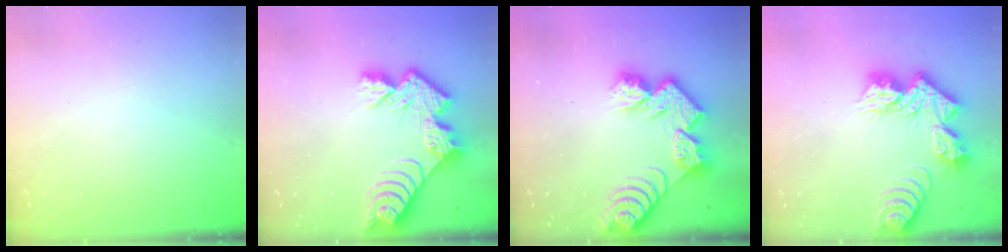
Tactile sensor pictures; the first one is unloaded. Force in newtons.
{"total": 11.9, "press": 11.8, "slide": 1.0}
{"total": 12.5, "press": 12.5, "slide": 1.1}
{"total": 14.7, "press": 14.7, "slide": 1.3}